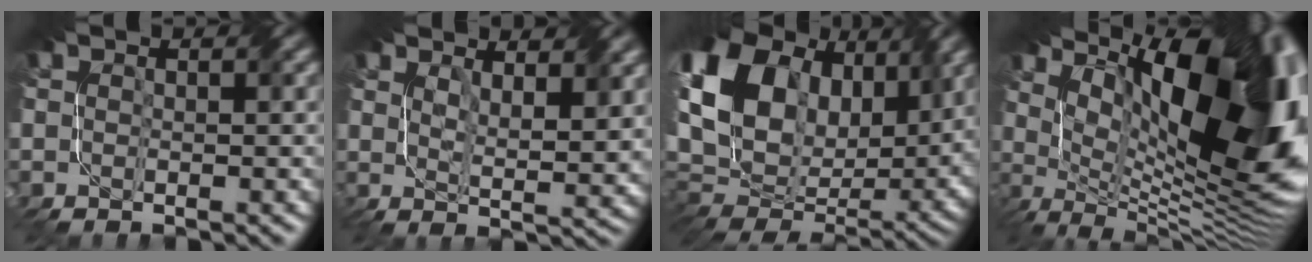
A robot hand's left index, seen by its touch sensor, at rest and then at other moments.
{"total": 5.8, "force": [3.5, 2.0, 4.3], "torque": [-0.069, -0.002, 0.059]}
{"total": 17.5, "force": [5.9, 12.3, 11.0], "torque": [-0.245, 0.034, 0.103]}
{"total": 19.3, "force": [5.8, 8.6, 16.2], "torque": [-0.202, 0.021, 0.108]}